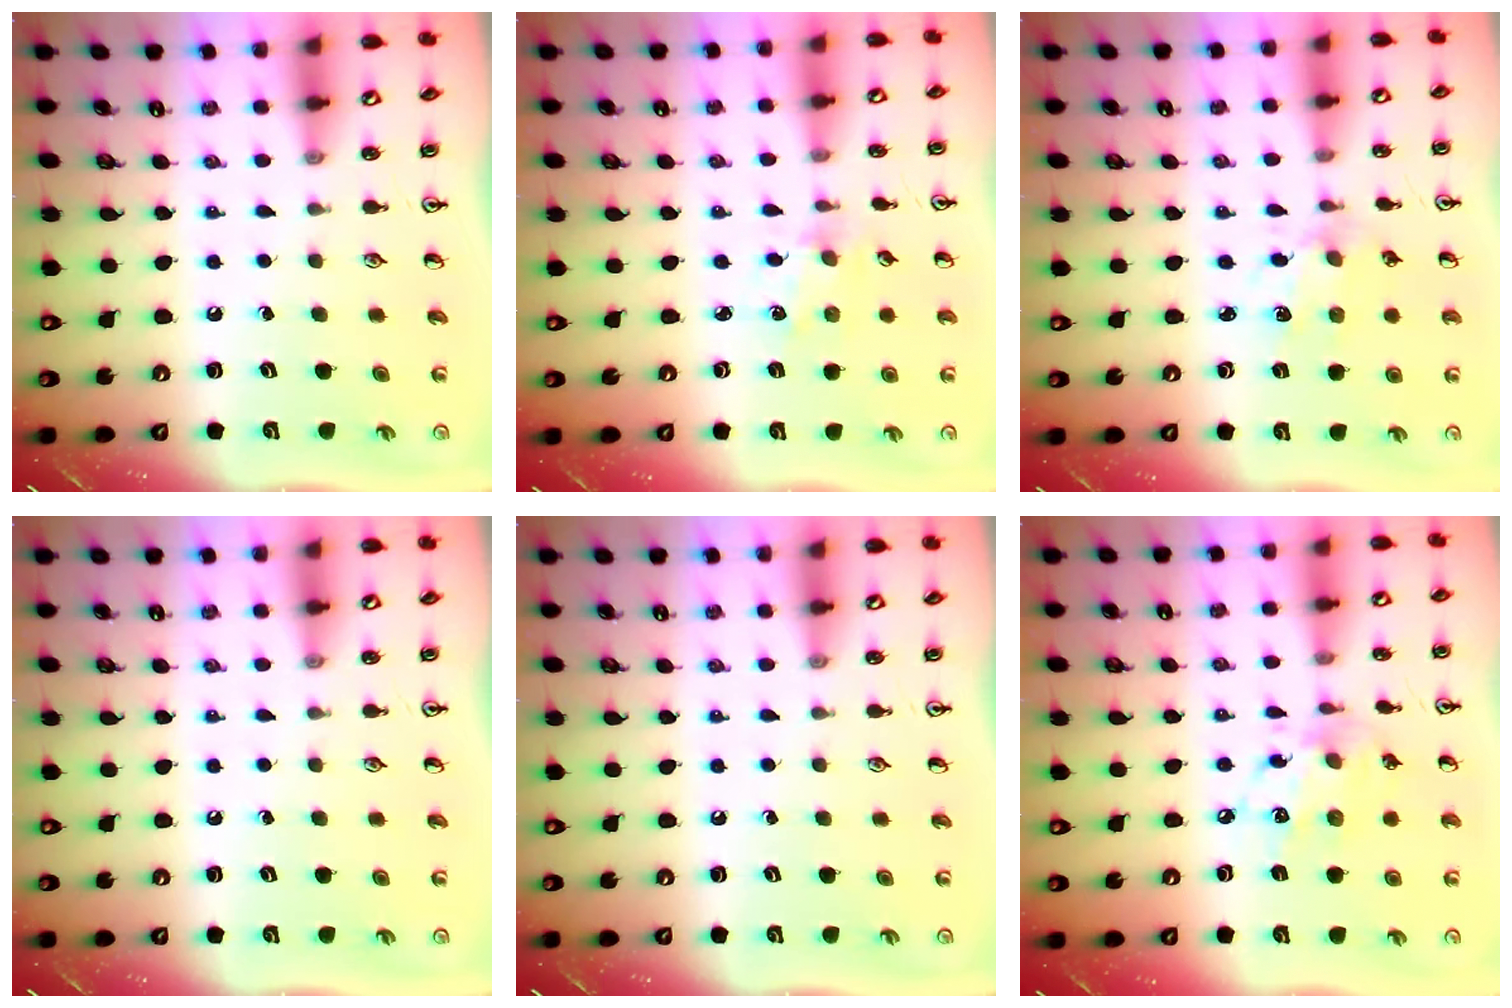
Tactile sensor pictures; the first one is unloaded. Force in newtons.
{"total": 1.6, "press": 1.5, "slide": 0.3}
{"total": 2.6, "press": 2.6, "slide": 0.4}
{"total": 0.0}
{"total": 0.0}
{"total": 11.2, "press": 11.1, "slide": 0.7}